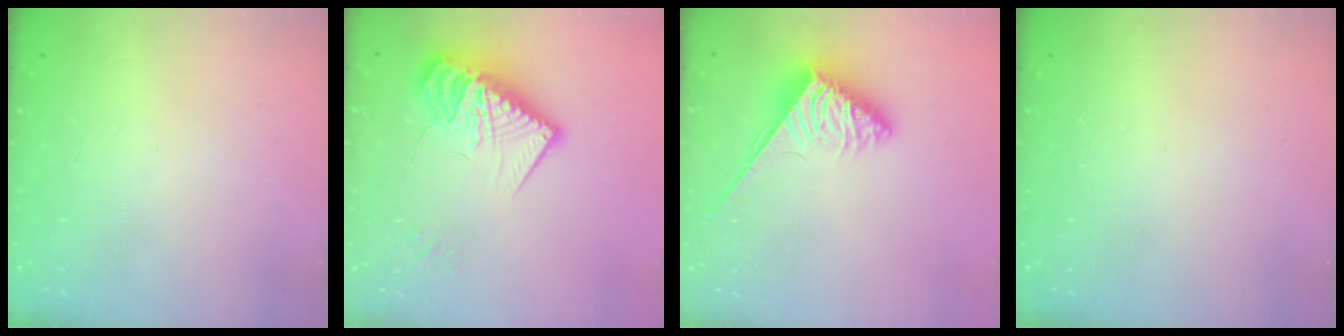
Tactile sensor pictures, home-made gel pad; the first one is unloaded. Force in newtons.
{"total": 20.3, "press": 20.2, "slide": 1.7}
{"total": 3.9, "press": 3.9, "slide": 0.5}
{"total": 0.0}